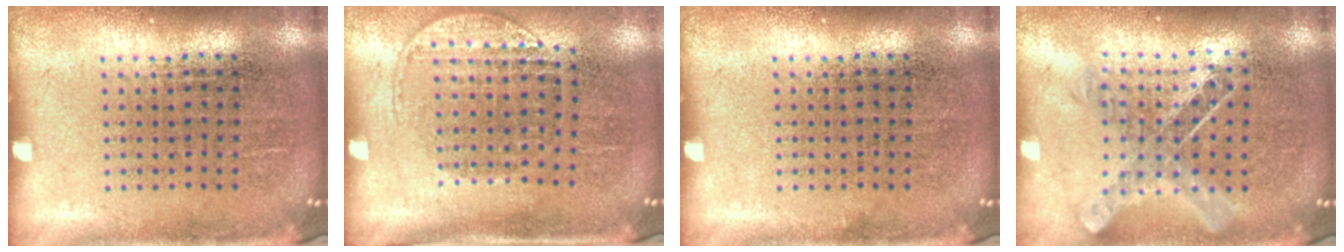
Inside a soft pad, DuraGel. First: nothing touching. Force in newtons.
{"total": 1.3, "press": 1.1, "slide": 0.7}
{"total": 0.0}
{"total": 1.0, "press": 1.0, "slide": 0.2}